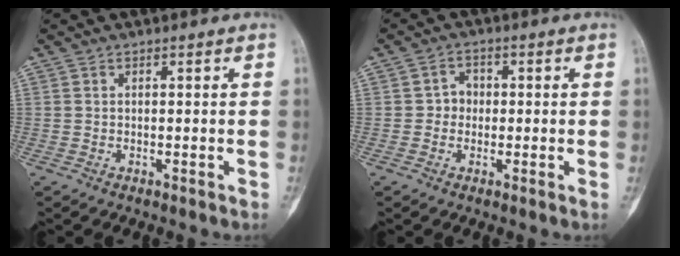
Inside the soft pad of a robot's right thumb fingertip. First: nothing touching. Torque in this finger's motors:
{"motor_torque": [-0.03, 0.02, 0.03, 0.01, 0.00]}